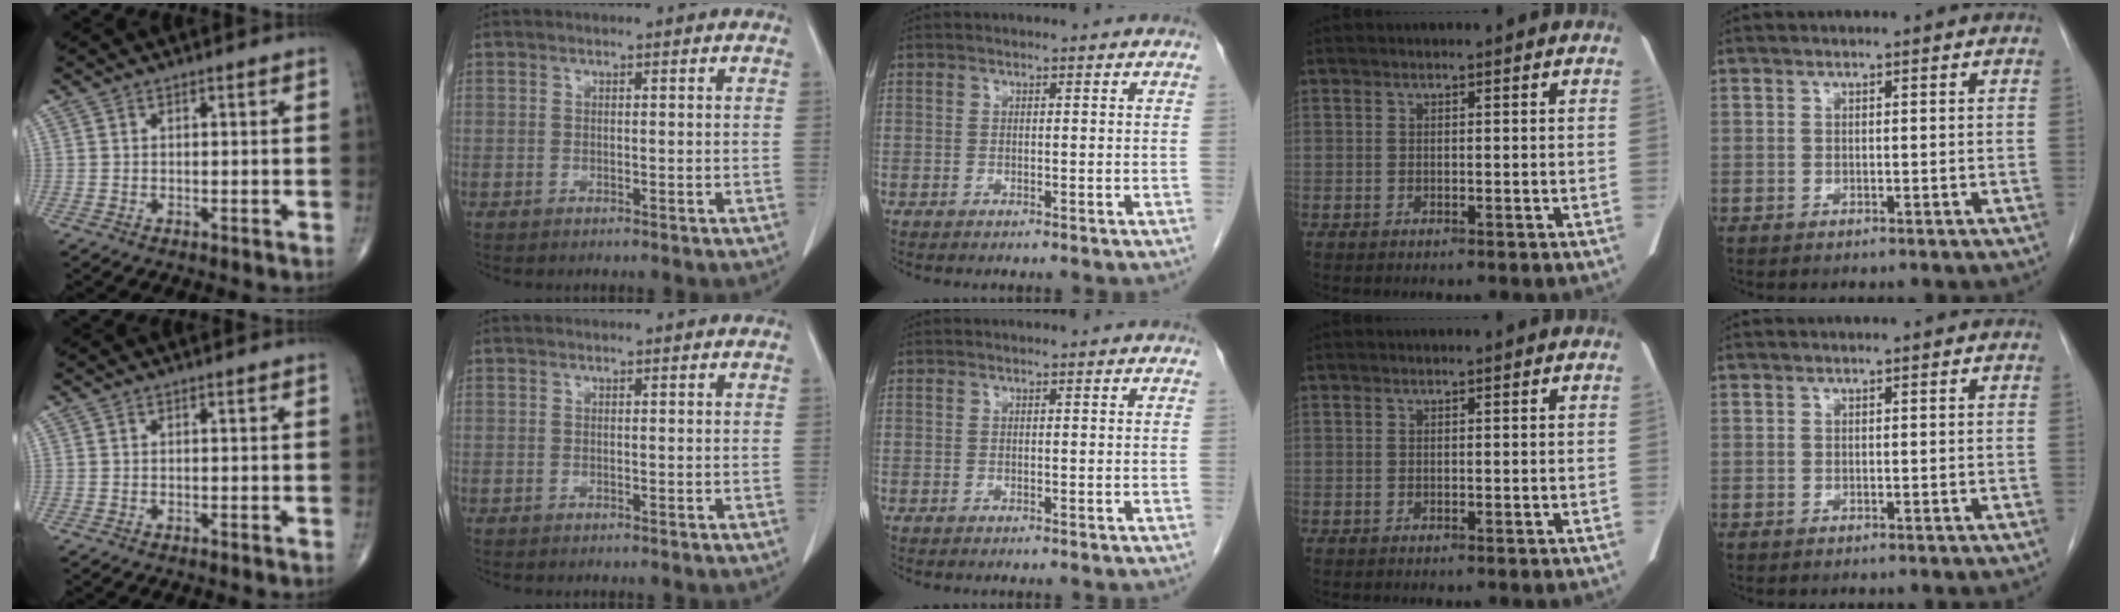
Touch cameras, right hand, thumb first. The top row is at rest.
{}